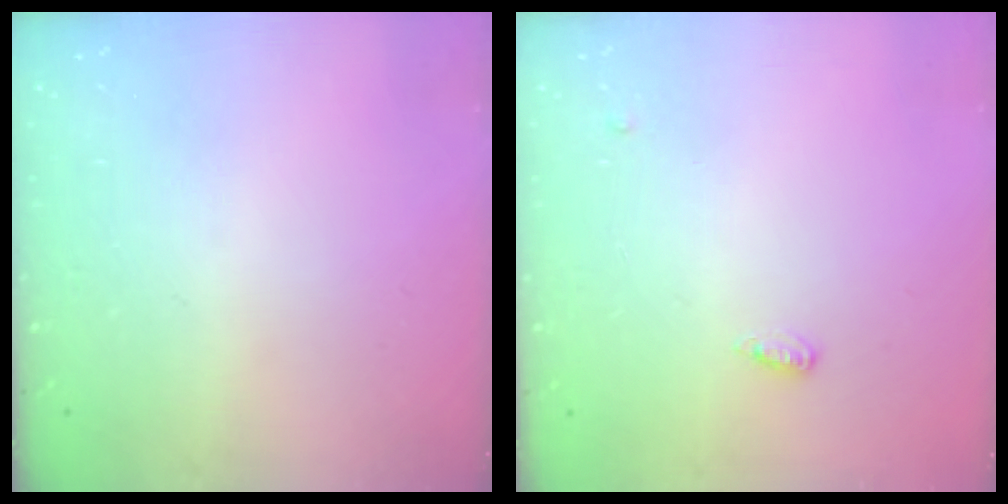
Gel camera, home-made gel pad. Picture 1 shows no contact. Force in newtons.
{"total": 3.6, "press": 3.5, "slide": 0.7}